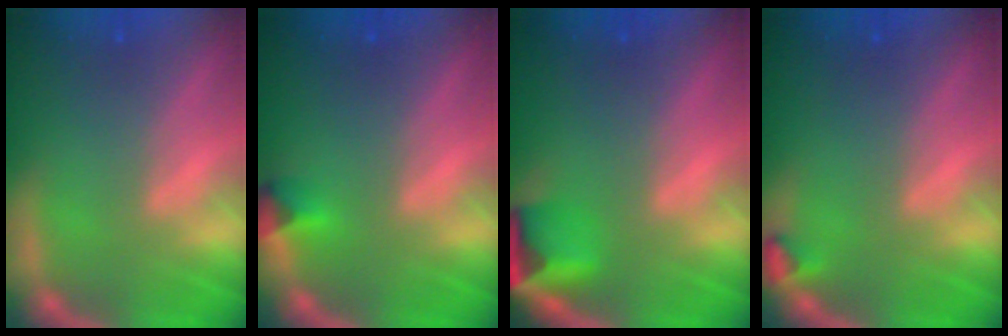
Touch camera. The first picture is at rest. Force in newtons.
{"total": 1.4}
{"total": 3.9}
{"total": 0.9}